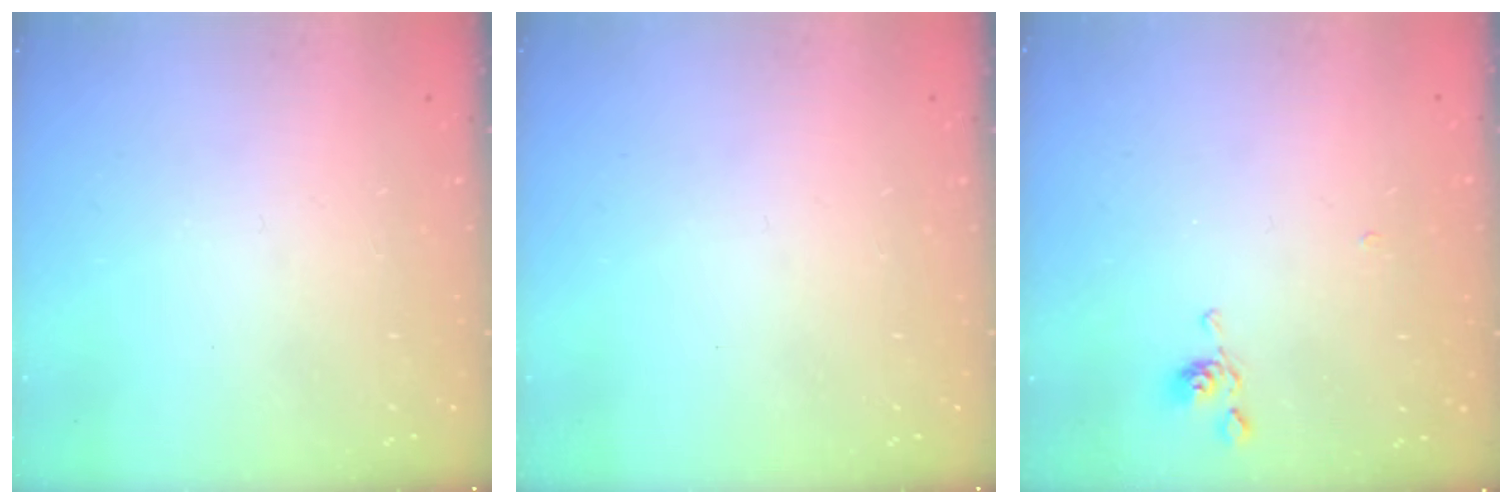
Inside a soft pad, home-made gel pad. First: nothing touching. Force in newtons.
{"total": 0.0}
{"total": 5.7, "press": 5.7, "slide": 0.2}